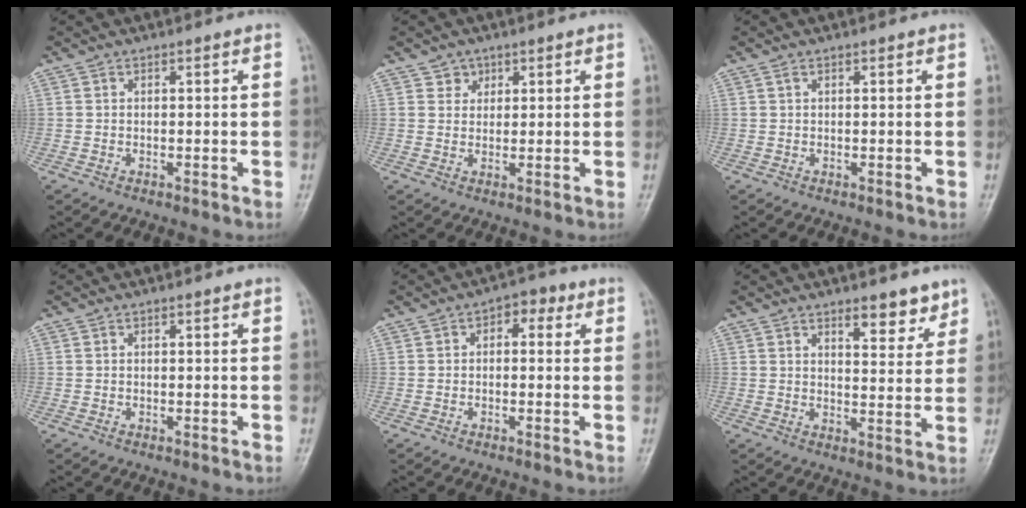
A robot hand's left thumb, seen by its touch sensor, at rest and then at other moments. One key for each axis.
{"total": 2.3, "fx": 1.3, "fy": 1.9, "fz": 0.0, "tx": 0.022, "ty": -0.007, "tz": 0.015}
{"total": 0.0}
{"total": 0.0}
{"total": 4.1, "fx": 1.1, "fy": 2.5, "fz": 3.0, "tx": -0.017, "ty": 0.012, "tz": 0.005}
{"total": 6.1, "fx": 4.4, "fy": 2.3, "fz": 3.5, "tx": -0.023, "ty": -0.032, "tz": 0.062}